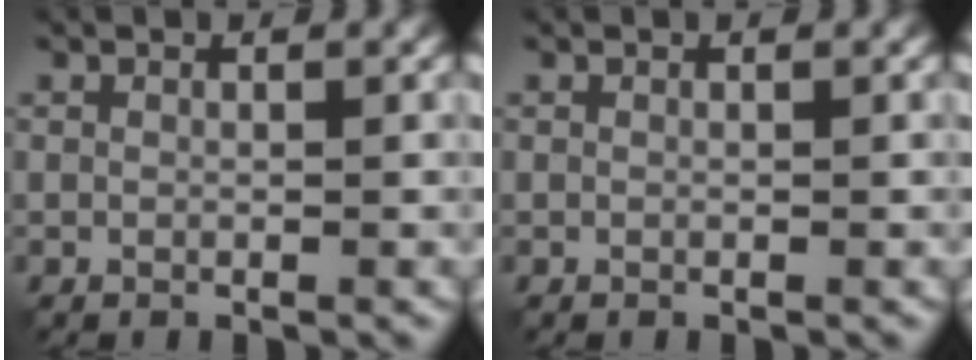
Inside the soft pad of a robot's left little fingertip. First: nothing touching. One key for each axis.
{"total": 0.0}